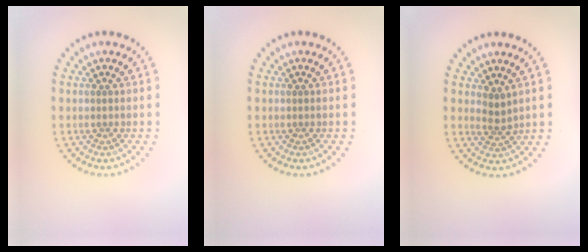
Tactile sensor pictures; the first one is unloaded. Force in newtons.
{"total": 0.0}
{"total": 1.7, "press": 1.2, "slide": 1.2}